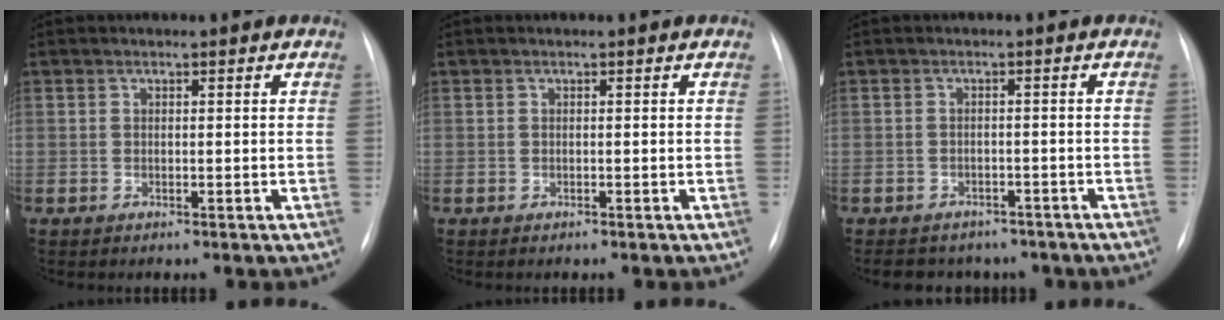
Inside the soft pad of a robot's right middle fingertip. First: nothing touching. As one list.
[{"total": 0.0}, {"total": 8.2, "force": [-6.6, 4.6, 1.8], "torque": [-0.022, 0.009, -0.071]}]